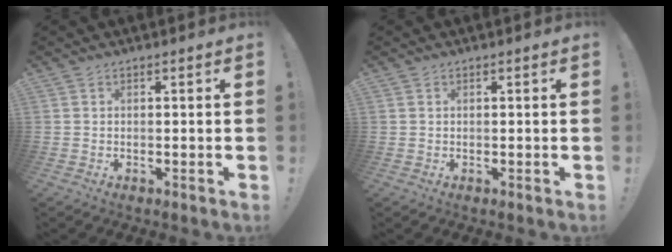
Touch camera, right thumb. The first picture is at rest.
{"total": 0.0}